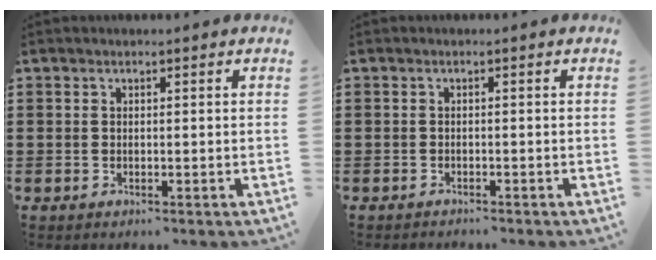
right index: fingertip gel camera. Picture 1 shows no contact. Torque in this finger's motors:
{"motor_torque": [-0.86, 1.28, -0.07, 0.00]}